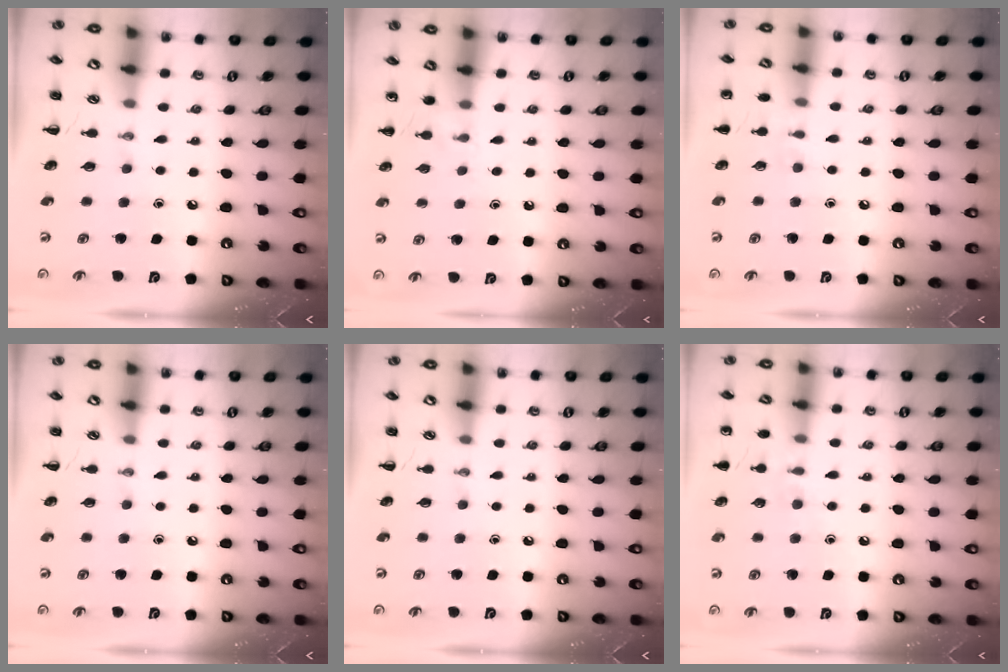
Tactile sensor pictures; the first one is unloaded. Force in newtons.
{"total": 5.3, "press": 5.0, "slide": 1.7}
{"total": 5.1, "press": 4.8, "slide": 1.6}
{"total": 0.0}
{"total": 0.0}
{"total": 7.1, "press": 6.9, "slide": 1.7}